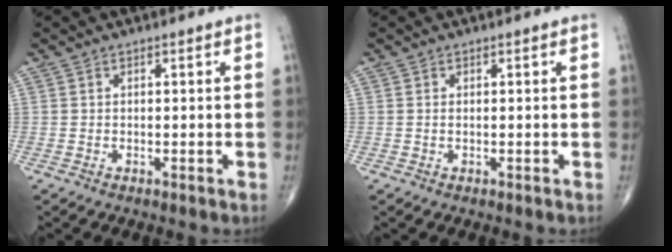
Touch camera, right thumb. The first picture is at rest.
{"total": 0.0}